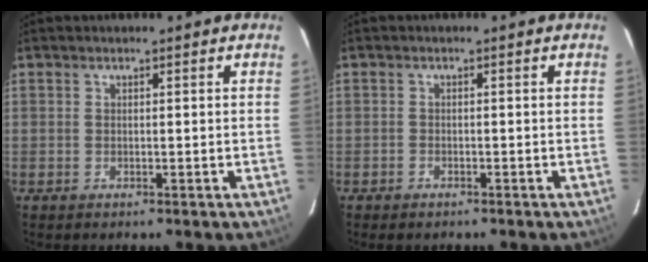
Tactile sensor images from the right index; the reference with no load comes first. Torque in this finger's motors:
{"motor_torque": [0.11, -0.02, -0.04, -0.01]}